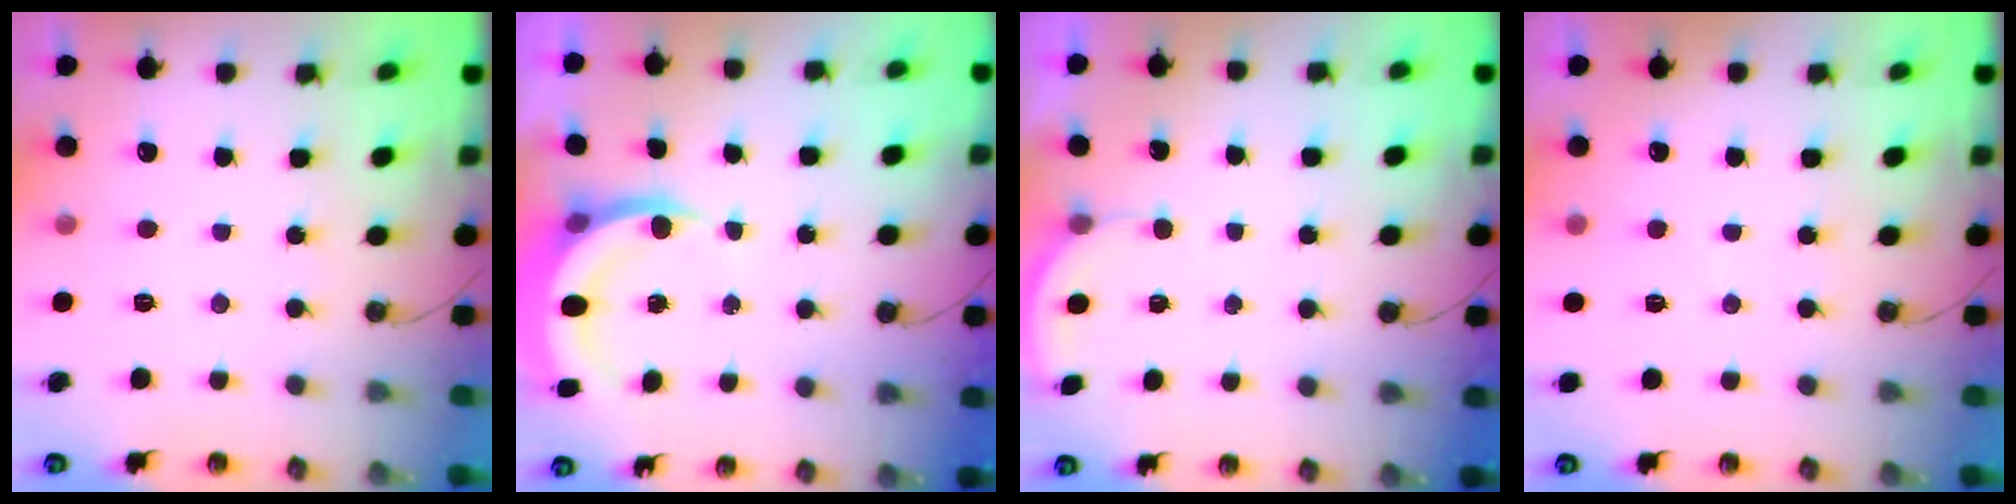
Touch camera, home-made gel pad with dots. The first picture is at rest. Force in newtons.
{"total": 6.4, "press": 6.2, "slide": 1.4}
{"total": 1.6, "press": 1.6, "slide": 0.3}
{"total": 2.7, "press": 2.6, "slide": 0.2}